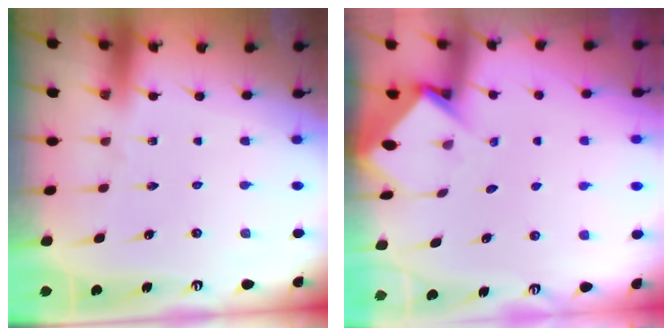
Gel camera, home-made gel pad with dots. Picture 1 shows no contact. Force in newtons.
{"total": 3.6, "press": 3.6, "slide": 0.2}